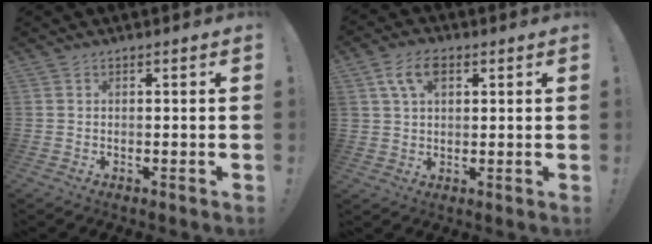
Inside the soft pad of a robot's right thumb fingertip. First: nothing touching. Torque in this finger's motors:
{"motor_torque": [2.07, 2.13, 0.24, 0.21, 0.46]}